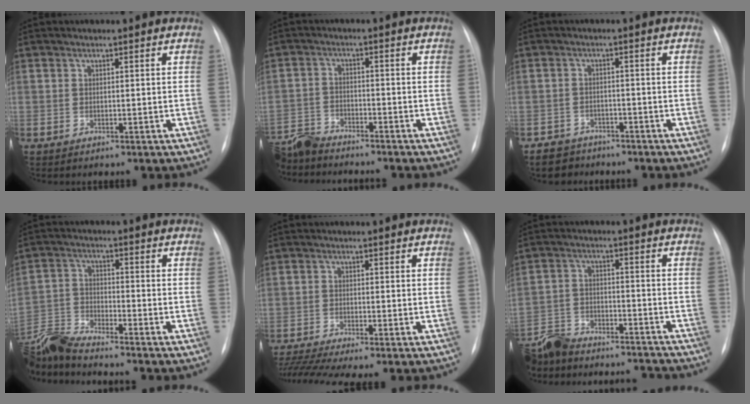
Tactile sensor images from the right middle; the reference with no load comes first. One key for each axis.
{"total": 6.5, "fx": -6.3, "fy": 1.3, "fz": 0.7, "tx": -0.017, "ty": -0.015, "tz": -0.122}
{"total": 4.1, "fx": -3.3, "fy": 2.5, "fz": -0.3, "tx": 0.003, "ty": 0.006, "tz": -0.056}
{"total": 10.3, "fx": -9.9, "fy": -1.0, "fz": 2.9, "tx": -0.072, "ty": -0.009, "tz": -0.196}
{"total": 7.4, "fx": -5.9, "fy": -0.1, "fz": 4.4, "tx": -0.082, "ty": -0.010, "tz": -0.102}
{"total": 16.7, "fx": -15.5, "fy": 4.1, "fz": 4.9, "tx": -0.131, "ty": 0.006, "tz": -0.243}